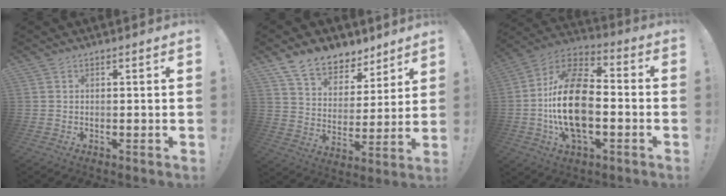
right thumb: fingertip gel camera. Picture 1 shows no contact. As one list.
[{"total": 12.5, "force": [9.7, 6.8, 4.0], "torque": [-0.074, -0.069, 0.185]}, {"total": 21.6, "force": [-2.6, 12.2, 17.7], "torque": [-0.336, 0.020, -0.041]}]